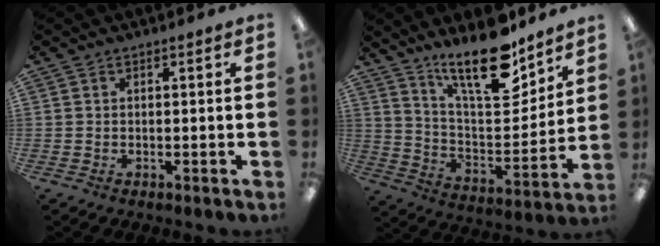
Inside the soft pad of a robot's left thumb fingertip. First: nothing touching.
{"total": 19.3, "force": [14.6, 6.0, 11.2], "torque": [-0.181, -0.101, 0.246]}